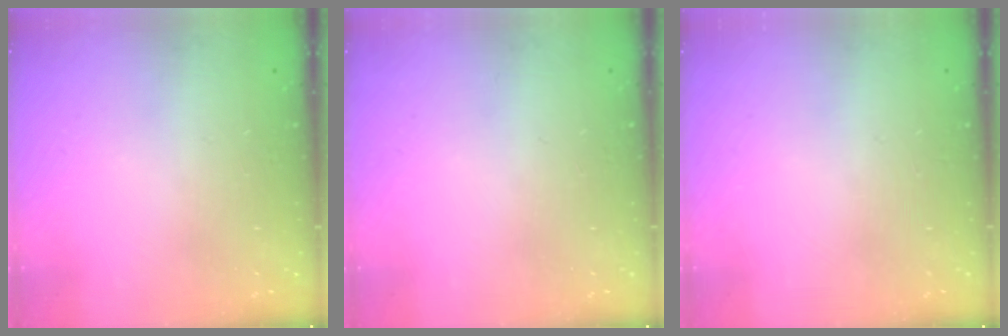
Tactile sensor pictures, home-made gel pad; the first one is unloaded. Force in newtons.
{"total": 0.0}
{"total": 0.0}